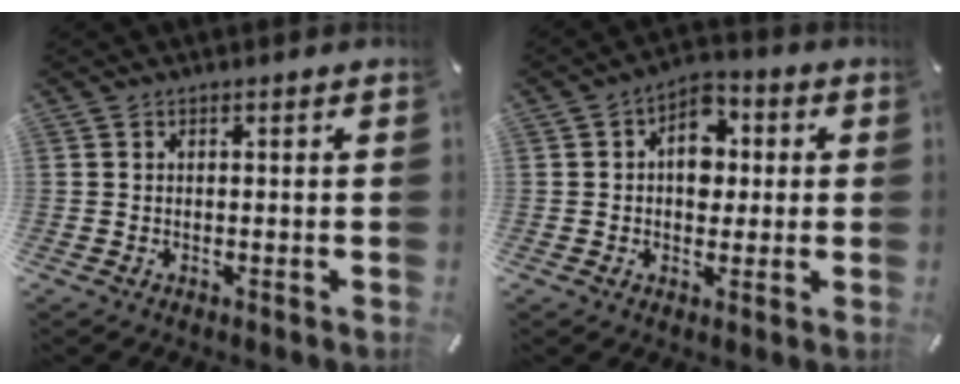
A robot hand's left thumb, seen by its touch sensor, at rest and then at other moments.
{"total": 8.4, "force": [0.8, 6.2, 5.5], "torque": [-0.071, 0.005, 0.011]}